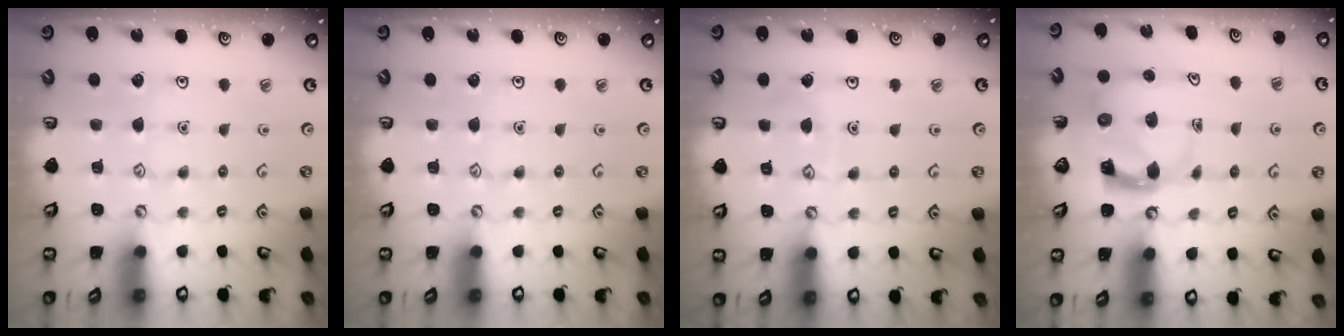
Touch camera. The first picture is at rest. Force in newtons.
{"total": 0.0}
{"total": 4.3, "press": 4.3, "slide": 0.5}
{"total": 3.9, "press": 3.9, "slide": 0.6}